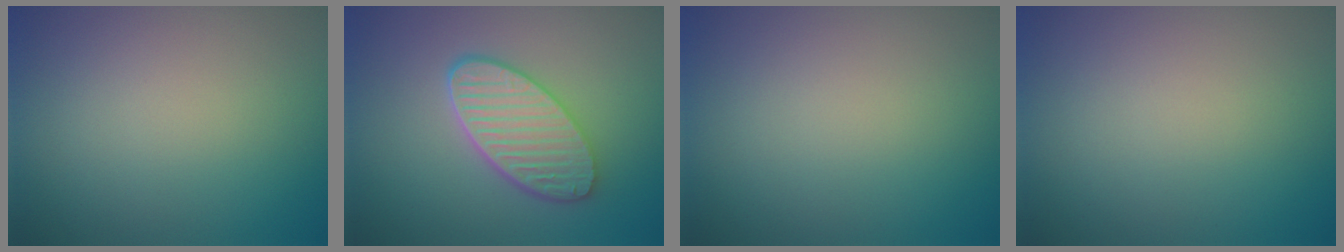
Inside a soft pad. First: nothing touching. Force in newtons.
{"total": 5.6, "press": 4.4, "slide": 3.4}
{"total": 0.0}
{"total": 0.0}